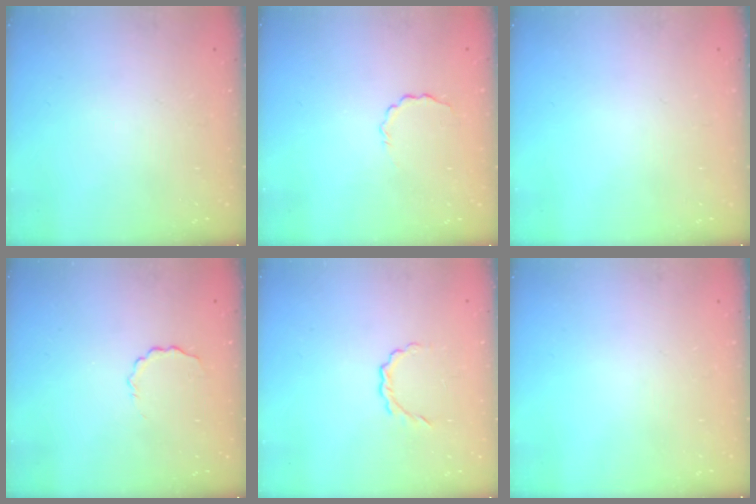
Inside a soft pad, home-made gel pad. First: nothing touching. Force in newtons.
{"total": 2.9, "press": 2.7, "slide": 0.9}
{"total": 0.0}
{"total": 2.6, "press": 2.5, "slide": 0.8}
{"total": 3.2, "press": 3.0, "slide": 1.0}
{"total": 0.0}